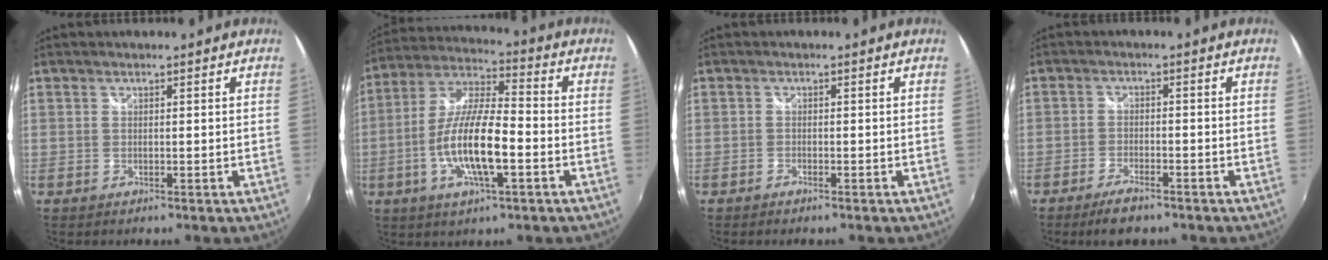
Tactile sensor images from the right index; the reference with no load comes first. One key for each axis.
{"total": 14.7, "fx": -4.2, "fy": 3.9, "fz": 13.5, "tx": -0.270, "ty": -0.004, "tz": -0.083}
{"total": 1.2, "fx": -1.0, "fy": 0.4, "fz": 0.4, "tx": -0.015, "ty": -0.002, "tz": -0.022}
{"total": 5.4, "fx": -4.1, "fy": 1.7, "fz": 3.0, "tx": -0.075, "ty": -0.003, "tz": -0.075}